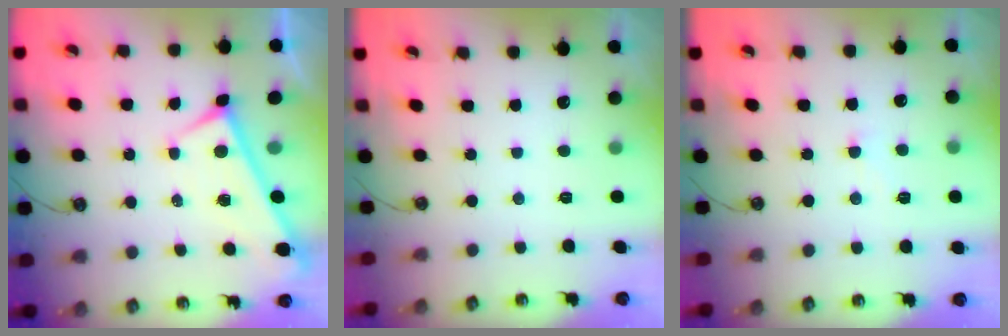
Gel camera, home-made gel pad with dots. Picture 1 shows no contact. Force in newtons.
{"total": 0.0}
{"total": 3.4, "press": 3.4, "slide": 0.4}